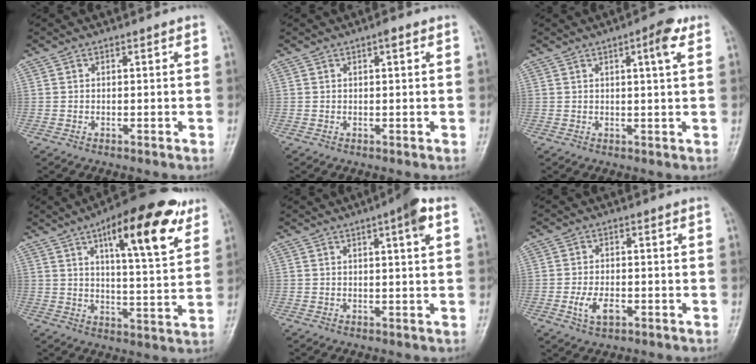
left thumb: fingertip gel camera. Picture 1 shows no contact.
{"total": 1.4, "force": [0.6, 0.4, 1.1], "torque": [-0.016, 0.002, 0.006]}
{"total": 4.8, "force": [2.2, 0.9, 4.2], "torque": [-0.058, -0.002, 0.027]}
{"total": 18.3, "force": [9.3, 5.6, 14.7], "torque": [-0.186, -0.028, 0.134]}
{"total": 5.0, "force": [2.1, 0.7, 4.5], "torque": [-0.065, 0.002, 0.028]}
{"total": 4.5, "force": [-1.5, 2.5, 3.4], "torque": [-0.066, 0.003, -0.025]}